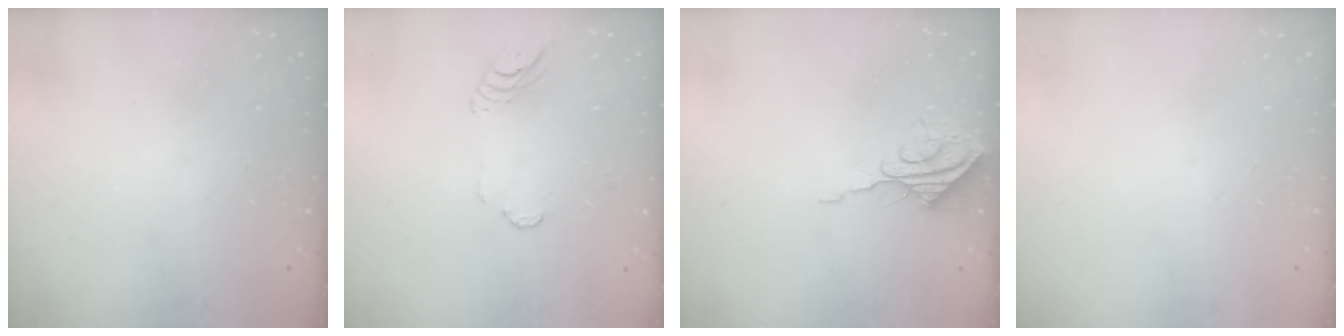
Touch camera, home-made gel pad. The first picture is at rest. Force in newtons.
{"total": 5.0, "press": 5.0, "slide": 0.6}
{"total": 8.0, "press": 7.9, "slide": 0.8}
{"total": 0.0}